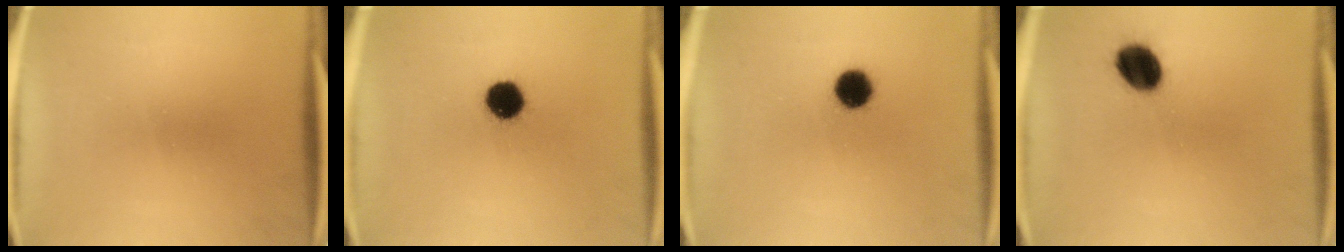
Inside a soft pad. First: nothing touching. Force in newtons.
{"total": 8.3}
{"total": 7.2}
{"total": 9.3}